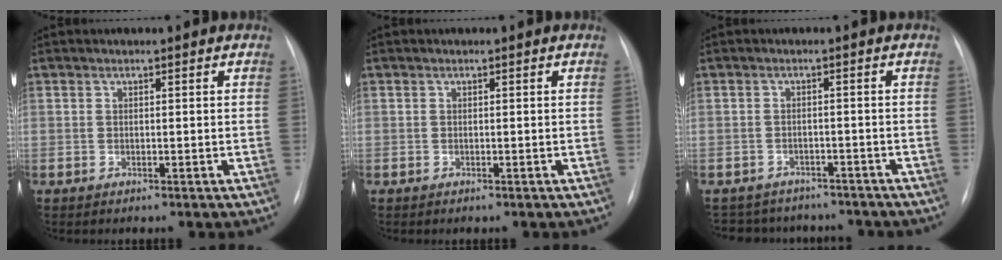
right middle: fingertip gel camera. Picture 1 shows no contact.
{"total": 0.0}
{"total": 6.4, "force": [-5.5, 3.2, 0.6], "torque": [-0.009, 0.008, -0.061]}